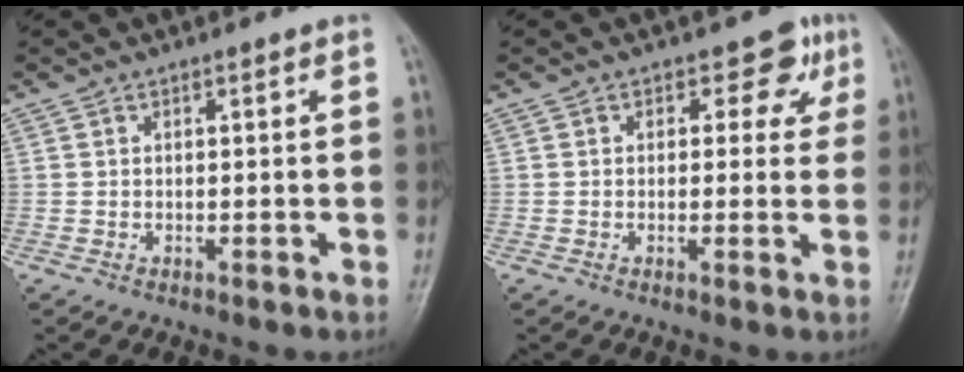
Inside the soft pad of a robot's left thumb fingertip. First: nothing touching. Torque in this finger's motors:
{"motor_torque": [0.01, 0.08, -0.21, 0.28, -0.01]}